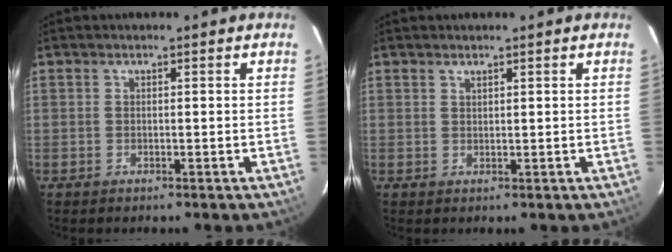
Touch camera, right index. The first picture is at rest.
{"total": 0.7, "force": [0.7, 0.2, 0.2], "torque": [-0.004, 0.001, 0.013]}